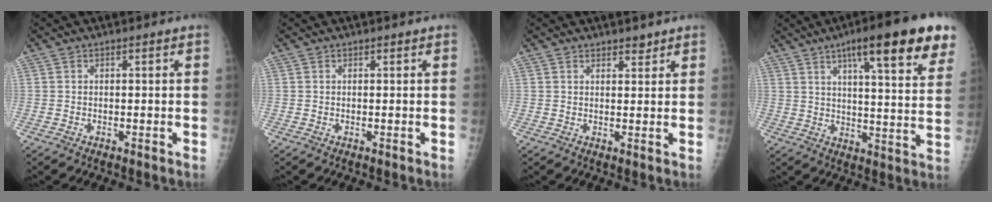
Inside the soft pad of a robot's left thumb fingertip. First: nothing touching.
{"total": 0.0}
{"total": 1.9, "force": [1.7, 0.8, 0.6], "torque": [0.005, -0.010, 0.023]}
{"total": 20.4, "force": [11.9, 3.9, 16.1], "torque": [-0.200, -0.035, 0.162]}